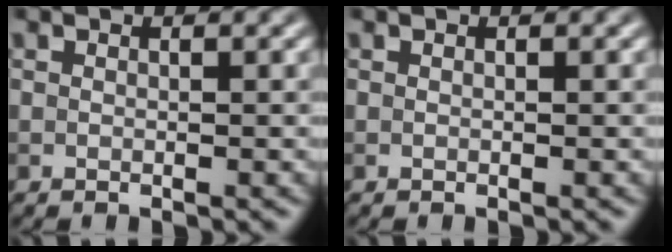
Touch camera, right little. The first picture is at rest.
{"total": 0.0}